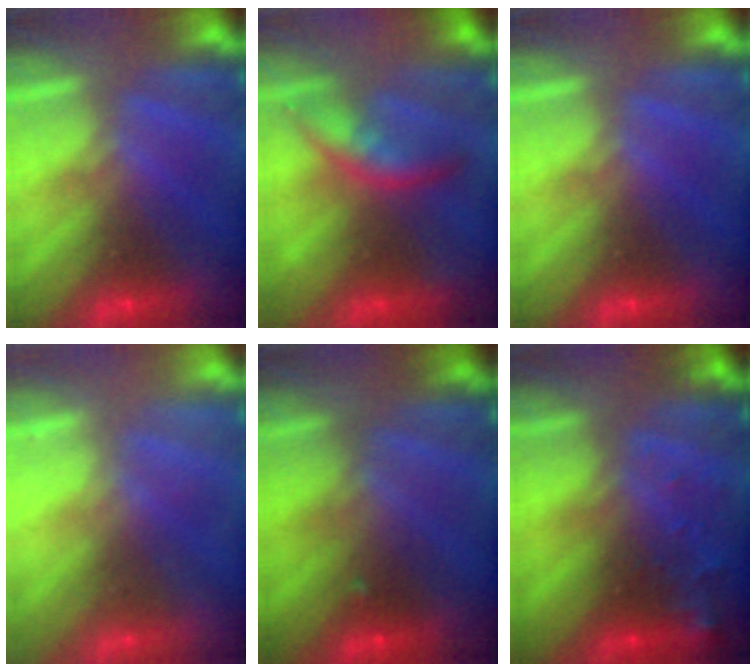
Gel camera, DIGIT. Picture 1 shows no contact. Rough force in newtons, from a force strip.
{"total": 8.7}
{"total": 0.0}
{"total": 2.2}
{"total": 2.1}
{"total": 6.8}